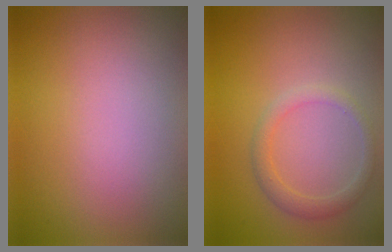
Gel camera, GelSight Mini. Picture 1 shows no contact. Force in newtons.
{"total": 1.8, "press": 1.8, "slide": 0.2}